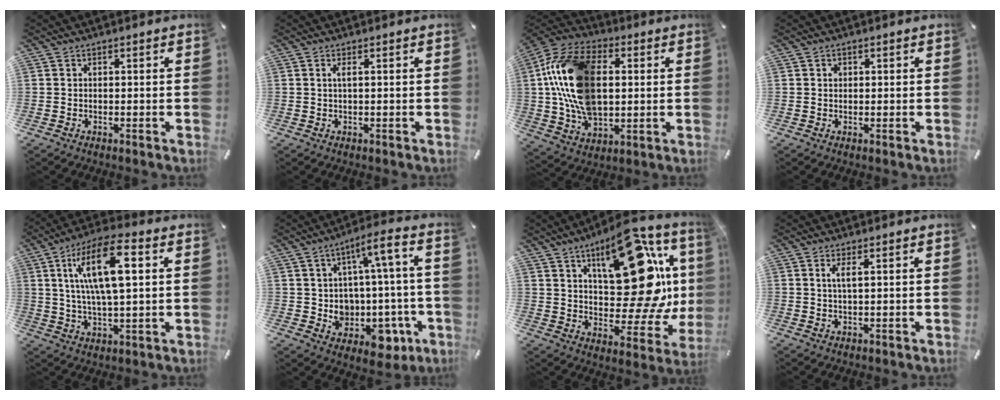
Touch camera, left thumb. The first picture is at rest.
{"total": 1.5, "force": [0.3, 0.1, 1.5], "torque": [-0.030, -0.001, 0.005]}
{"total": 21.7, "force": [2.6, 14.5, 16.0], "torque": [-0.347, 0.010, 0.047]}
{"total": 0.9, "force": [0.2, 0.8, 0.4], "torque": [0.009, -0.004, 0.001]}
{"total": 15.9, "force": [4.9, 5.7, 14.1], "torque": [-0.277, -0.001, 0.076]}
{"total": 10.5, "force": [0.7, 7.3, 7.5], "torque": [-0.088, -0.023, 0.018]}
{"total": 28.3, "force": [9.6, 14.3, 22.5], "torque": [-0.293, -0.061, 0.170]}
{"total": 3.0, "force": [1.1, 0.5, 2.7], "torque": [-0.059, 0.002, 0.017]}